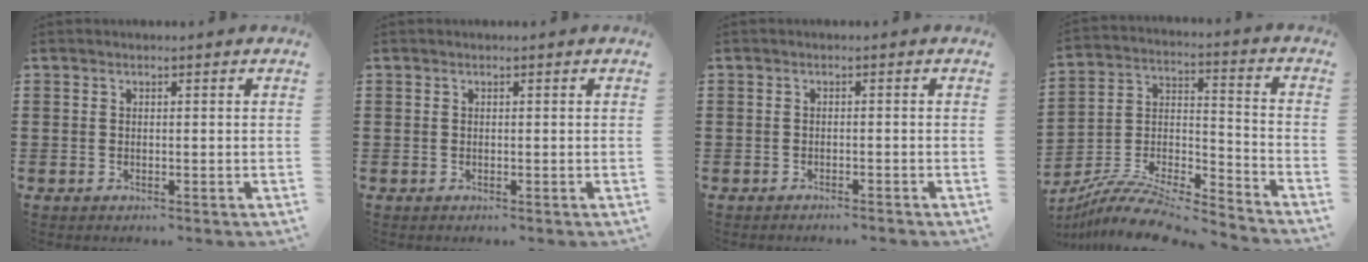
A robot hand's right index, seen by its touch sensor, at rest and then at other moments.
{"total": 0.0}
{"total": 0.9, "force": [-0.9, -0.1, 0.1], "torque": [-0.005, 0.000, -0.018]}
{"total": 10.4, "force": [-9.4, 1.9, 4.0], "torque": [-0.077, 0.019, -0.188]}